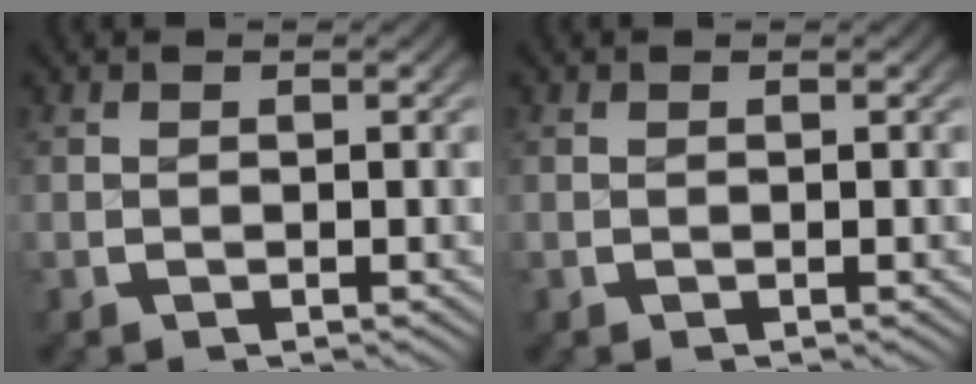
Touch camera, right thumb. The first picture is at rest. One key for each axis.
{"total": 0.0}